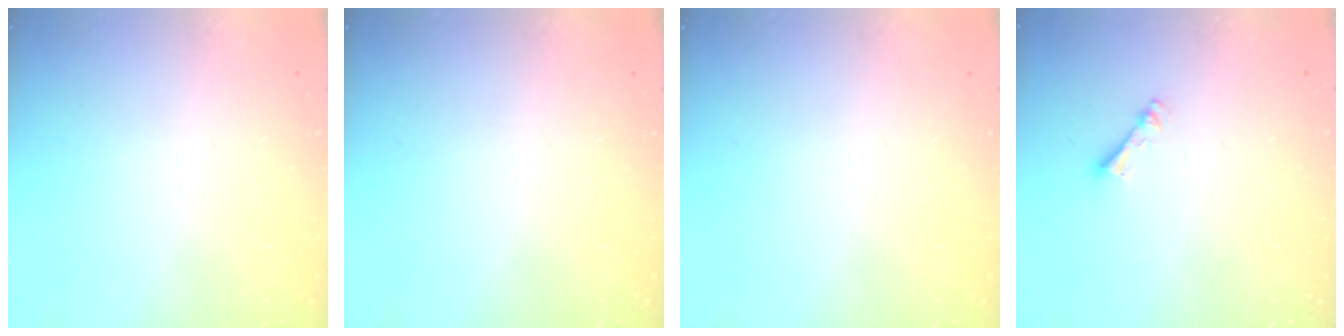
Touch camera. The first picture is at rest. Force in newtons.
{"total": 0.0}
{"total": 0.0}
{"total": 2.7, "press": 2.7, "slide": 0.4}